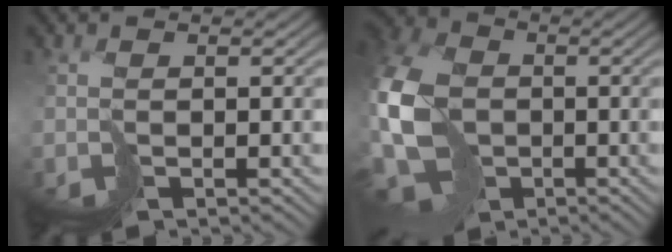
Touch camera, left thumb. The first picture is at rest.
{"total": 14.8, "force": [-2.3, 11.2, 9.4], "torque": [-0.257, -0.026, -0.033]}